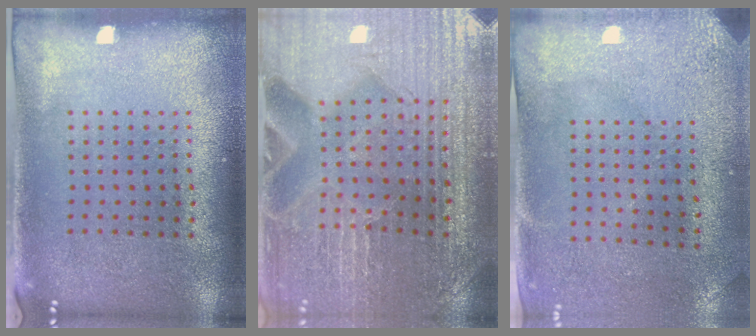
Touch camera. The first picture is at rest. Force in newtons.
{"total": 3.6, "press": 3.6, "slide": 0.4}
{"total": 3.0, "press": 2.3, "slide": 1.9}